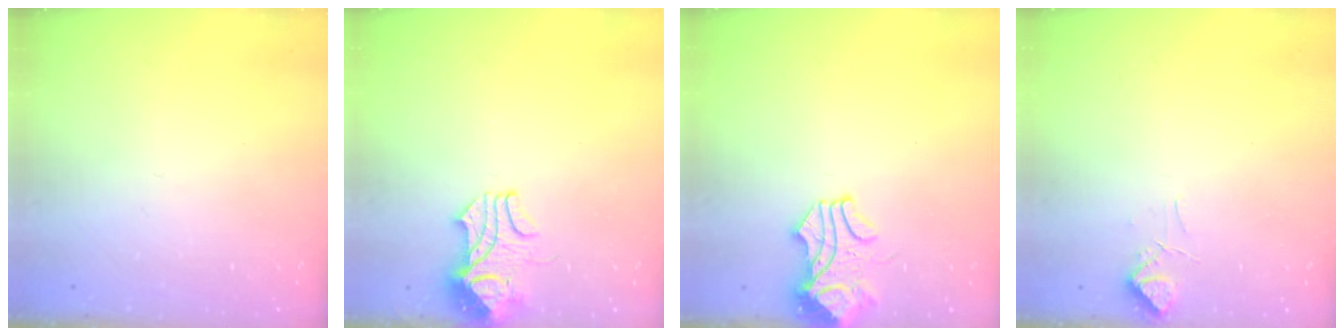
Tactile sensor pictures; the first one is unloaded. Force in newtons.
{"total": 2.4, "press": 2.3, "slide": 0.9}
{"total": 1.7, "press": 1.5, "slide": 0.8}
{"total": 1.0, "press": 0.6, "slide": 0.8}